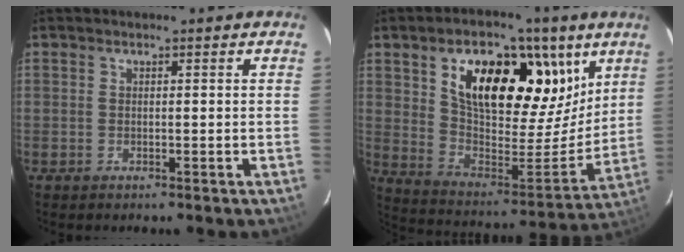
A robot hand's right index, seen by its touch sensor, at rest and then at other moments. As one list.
[{"total": 25.3, "force": [12.7, 13.1, 17.6], "torque": [-0.288, 0.010, 0.220]}]